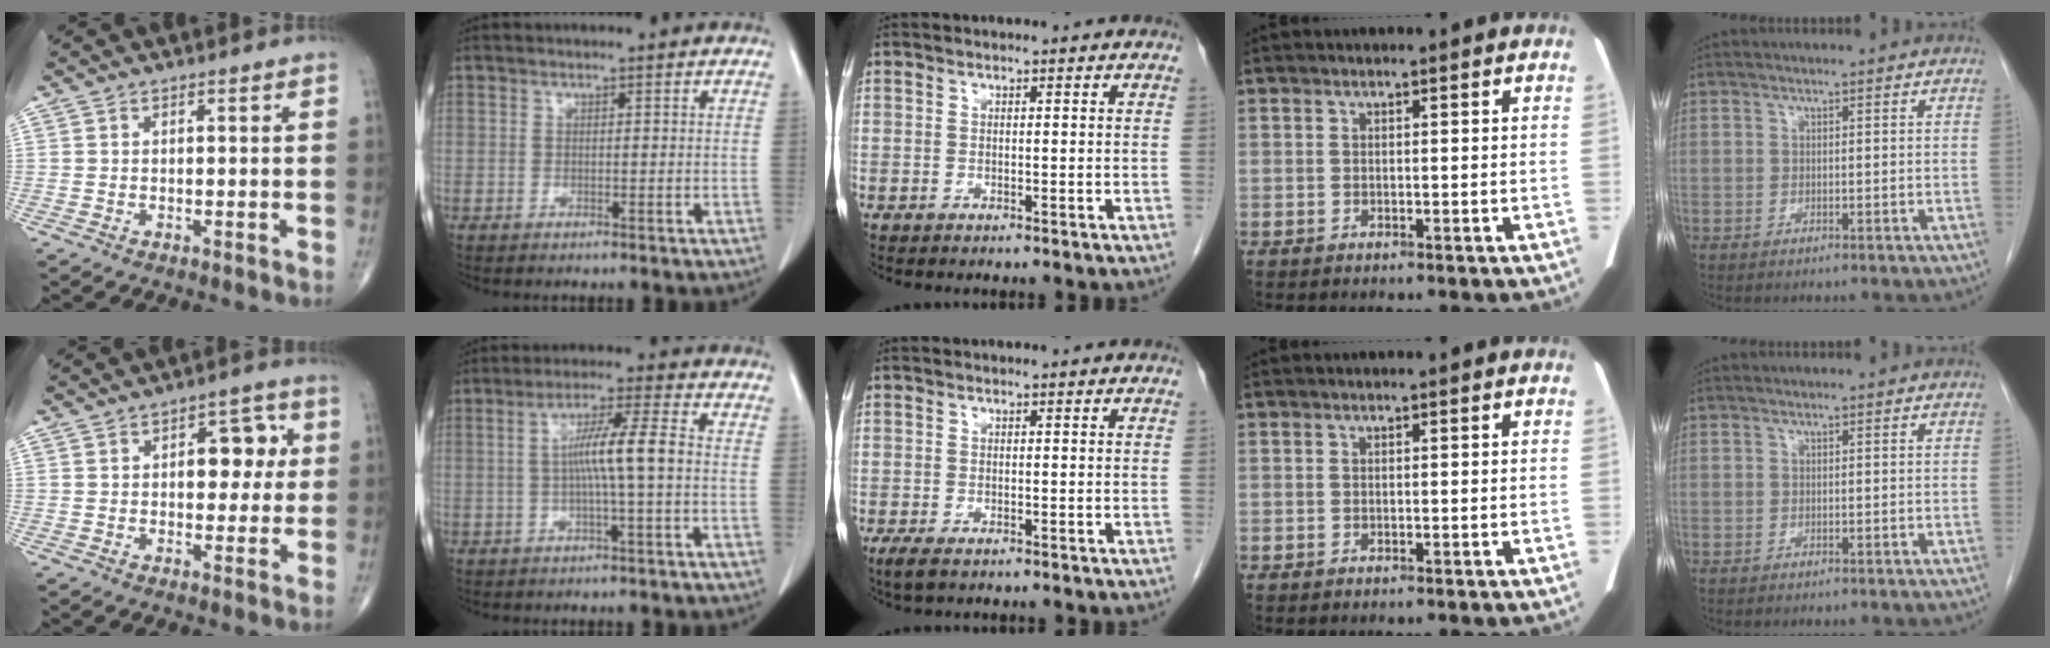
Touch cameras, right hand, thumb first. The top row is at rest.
{"thumb": {"total": 8.1, "force": [1.3, 4.8, 6.5], "torque": [-0.047, 0.010, 0.016]}, "index": {"total": 7.2, "force": [-0.4, -0.3, 7.2], "torque": [-0.132, 0.014, -0.008]}, "middle": {"total": 2.3, "force": [-1.5, 0.9, 1.6], "torque": [-0.037, -0.006, -0.022]}}